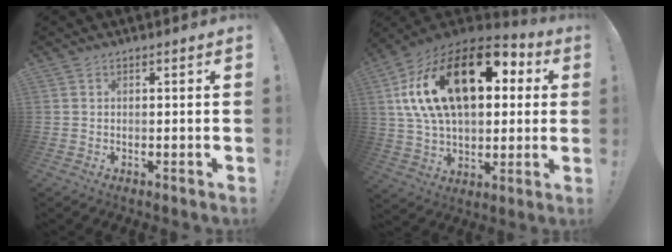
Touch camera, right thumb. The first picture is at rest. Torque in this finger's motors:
{"motor_torque": [2.24, 2.76, 1.66, 1.11, 0.50]}